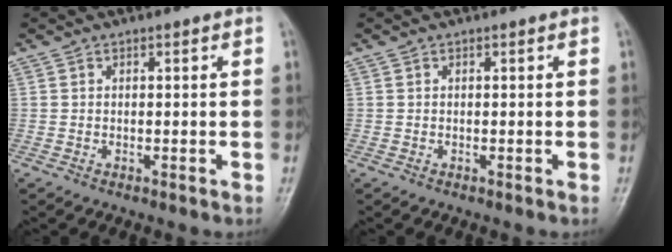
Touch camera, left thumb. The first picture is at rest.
{"total": 0.0}